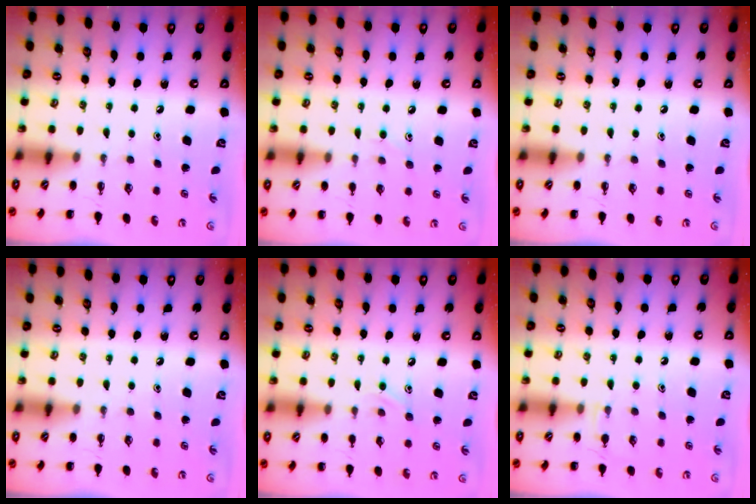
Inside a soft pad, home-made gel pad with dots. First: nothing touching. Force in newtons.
{"total": 5.2, "press": 4.9, "slide": 1.8}
{"total": 0.0}
{"total": 0.0}
{"total": 6.6, "press": 6.3, "slide": 1.8}
{"total": 4.3, "press": 3.9, "slide": 1.7}